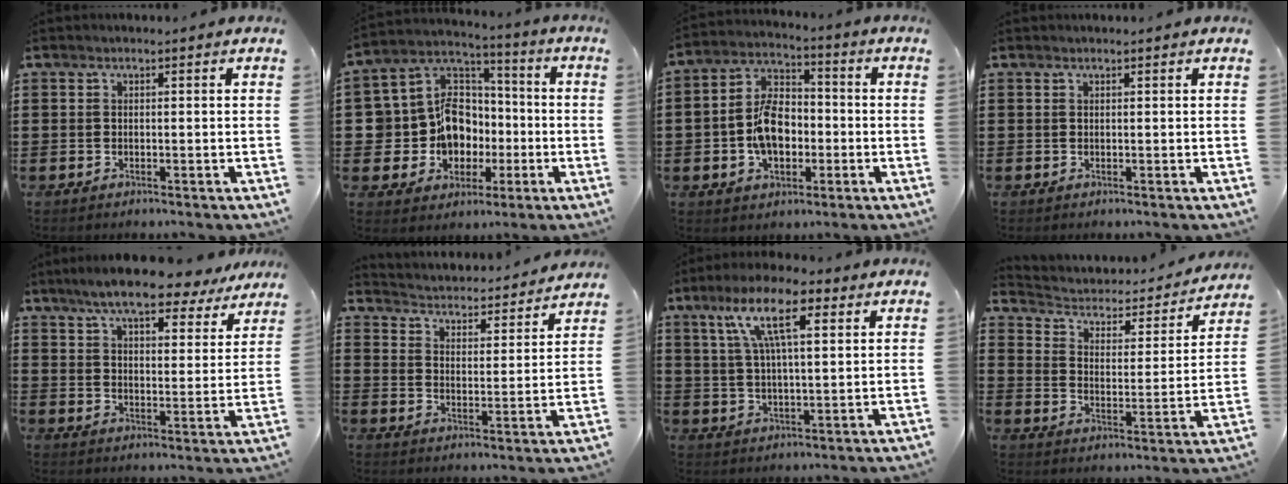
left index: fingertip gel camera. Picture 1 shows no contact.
{"total": 12.1, "force": [-2.2, 10.9, 5.0], "torque": [-0.136, 0.006, -0.032]}
{"total": 8.9, "force": [-1.7, 6.1, 6.3], "torque": [-0.142, 0.013, -0.035]}
{"total": 0.0}
{"total": 9.0, "force": [7.8, 1.3, 4.2], "torque": [-0.101, -0.026, 0.139]}
{"total": 2.8, "force": [2.8, 0.0, -0.2], "torque": [-0.018, -0.033, 0.037]}
{"total": 11.0, "force": [5.6, 3.5, 8.8], "torque": [-0.176, 0.006, 0.094]}
{"total": 2.7, "force": [2.0, 1.6, 1.0], "torque": [-0.034, -0.017, 0.024]}